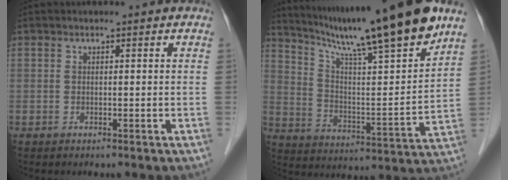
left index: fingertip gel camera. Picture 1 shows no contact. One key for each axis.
{"total": 21.2, "fx": 16.8, "fy": -0.3, "fz": 12.9, "tx": -0.207, "ty": -0.011, "tz": 0.267}